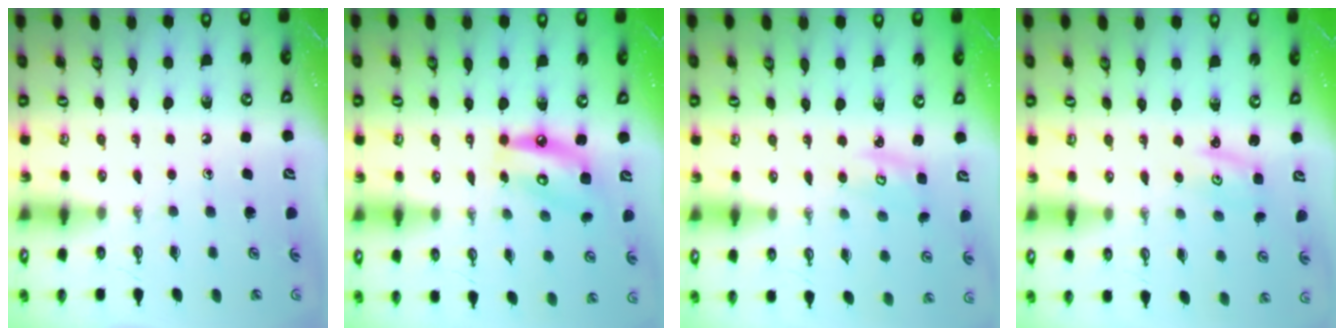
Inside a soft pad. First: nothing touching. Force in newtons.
{"total": 10.0, "press": 10.0, "slide": 0.7}
{"total": 2.9, "press": 2.8, "slide": 0.4}
{"total": 1.8, "press": 1.8, "slide": 0.3}